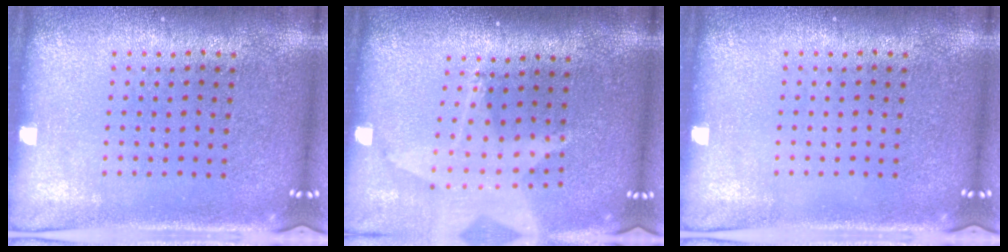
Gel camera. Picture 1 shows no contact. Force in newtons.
{"total": 2.0, "press": 1.5, "slide": 1.3}
{"total": 0.0}